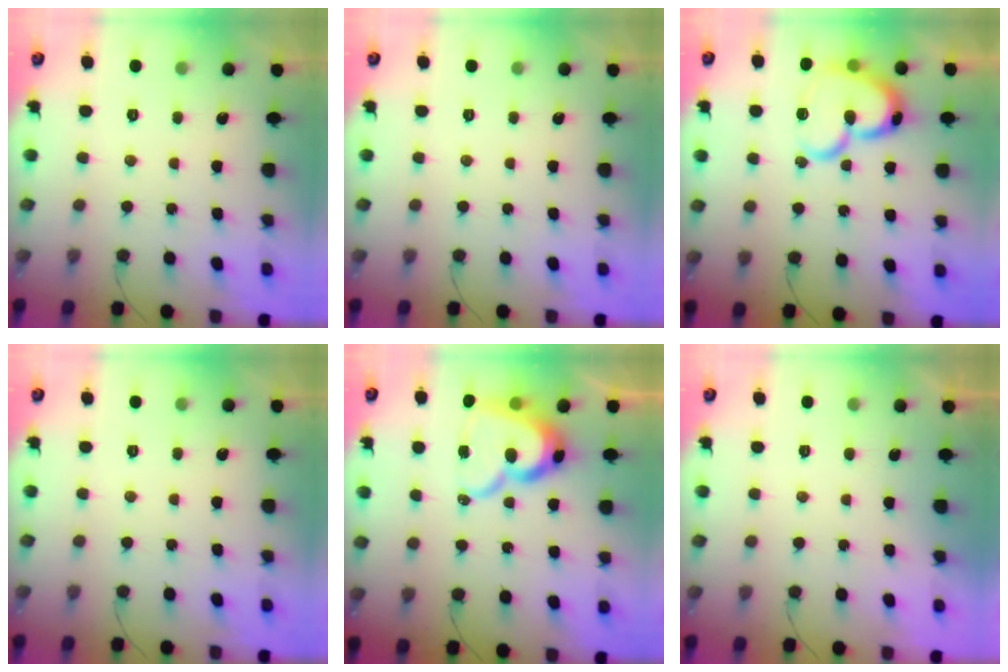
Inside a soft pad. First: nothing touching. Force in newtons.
{"total": 0.0}
{"total": 19.2, "press": 19.1, "slide": 2.0}
{"total": 0.0}
{"total": 16.1, "press": 16.1, "slide": 1.6}
{"total": 1.0, "press": 1.0, "slide": 0.2}